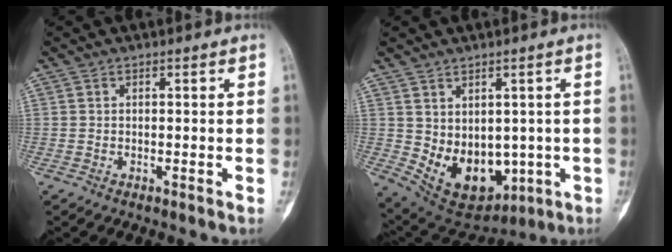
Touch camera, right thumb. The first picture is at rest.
{"total": 13.1, "force": [-1.8, 8.9, 9.4], "torque": [-0.110, -0.006, 0.009]}